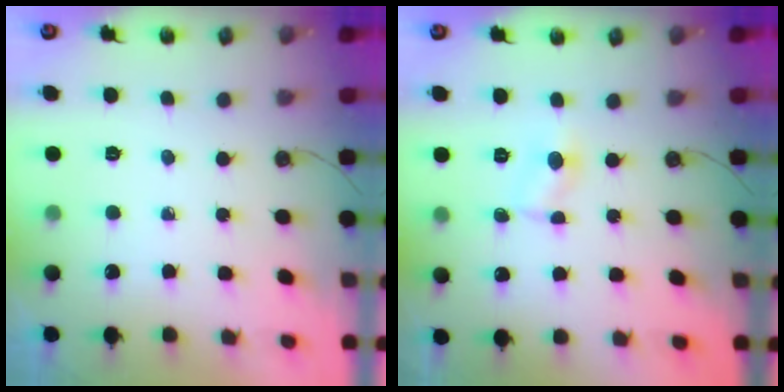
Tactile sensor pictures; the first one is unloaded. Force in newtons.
{"total": 2.7, "press": 2.7, "slide": 0.3}